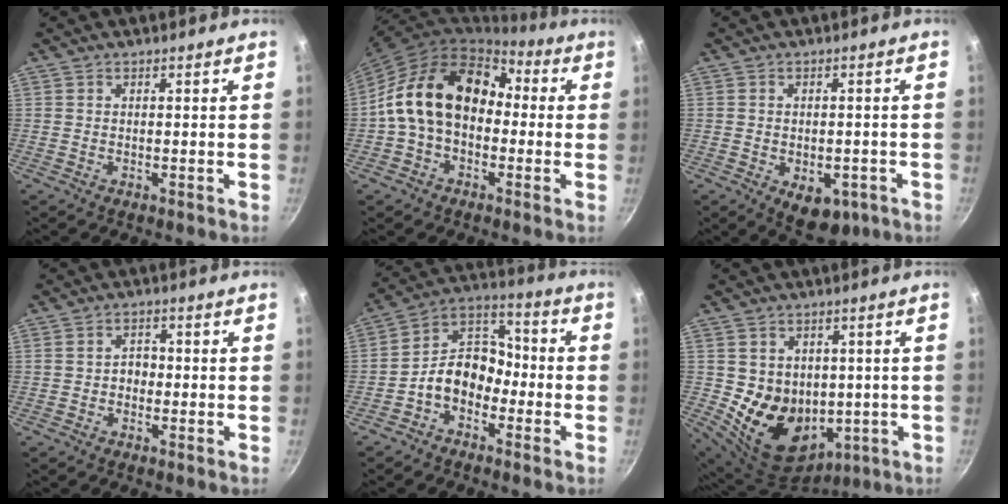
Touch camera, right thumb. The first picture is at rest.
{"total": 17.1, "force": [0.1, 12.3, 11.9], "torque": [-0.172, 0.052, -0.013]}
{"total": 8.3, "force": [-3.1, 5.1, 5.7], "torque": [-0.046, 0.008, -0.029]}
{"total": 2.6, "force": [-0.7, 2.1, 1.4], "torque": [-0.002, 0.011, -0.013]}
{"total": 10.7, "force": [-4.1, 7.9, 5.9], "torque": [-0.058, 0.061, -0.099]}
{"total": 15.1, "force": [-0.2, 12.5, 8.6], "torque": [-0.116, -0.021, 0.027]}